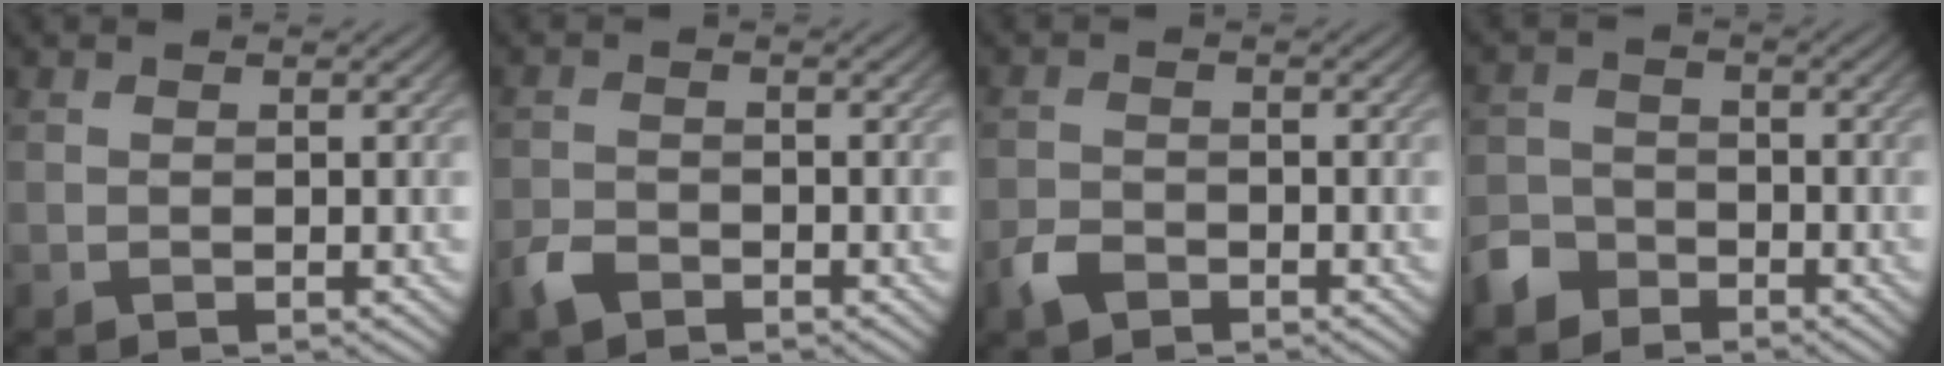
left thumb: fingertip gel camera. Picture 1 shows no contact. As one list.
[{"total": 2.6, "force": [-1.9, 1.3, 1.2], "torque": [-0.027, -0.003, -0.045]}, {"total": 2.7, "force": [-1.9, 1.4, 1.2], "torque": [-0.027, -0.002, -0.044]}, {"total": 4.5, "force": [-3.2, 3.0, 1.1], "torque": [-0.032, 0.000, -0.072]}]